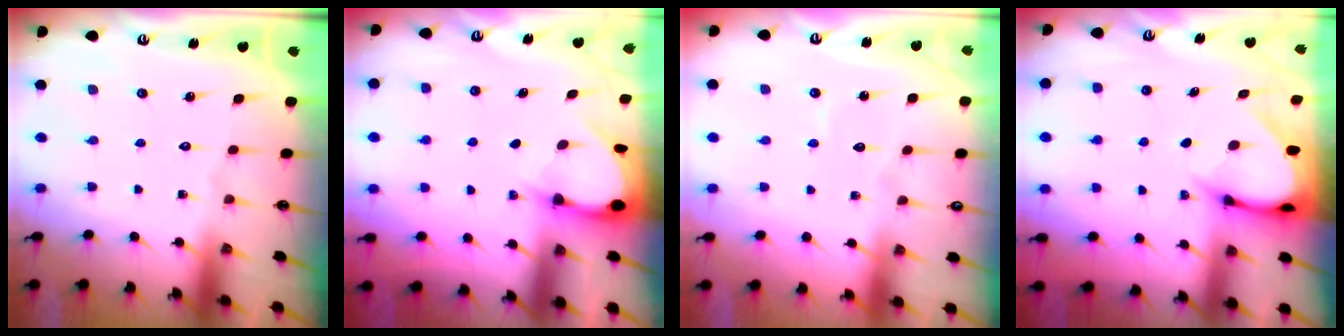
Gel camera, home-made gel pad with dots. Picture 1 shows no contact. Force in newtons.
{"total": 2.9, "press": 2.9, "slide": 0.4}
{"total": 3.0, "press": 3.0, "slide": 0.3}
{"total": 4.3, "press": 4.2, "slide": 0.3}